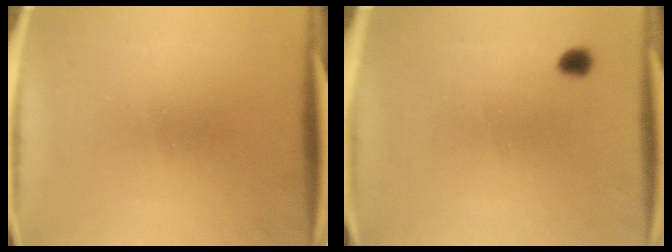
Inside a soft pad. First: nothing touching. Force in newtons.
{"total": 1.8}